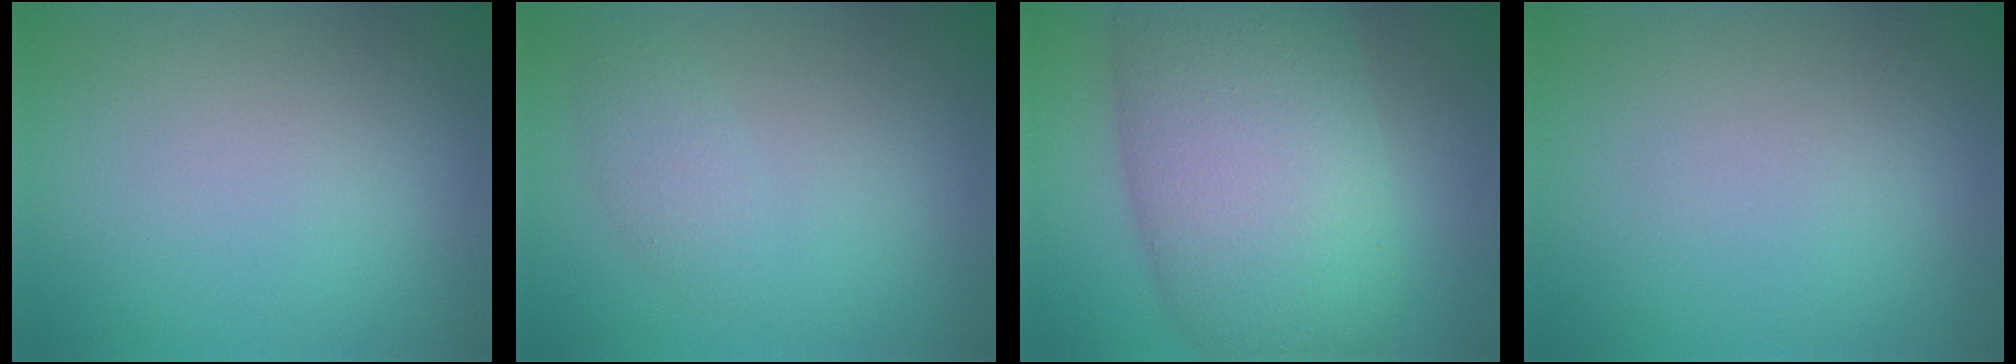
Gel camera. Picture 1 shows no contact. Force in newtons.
{"total": 1.7, "press": 1.7, "slide": 0.1}
{"total": 13.4, "press": 13.4, "slide": 0.7}
{"total": 0.0}